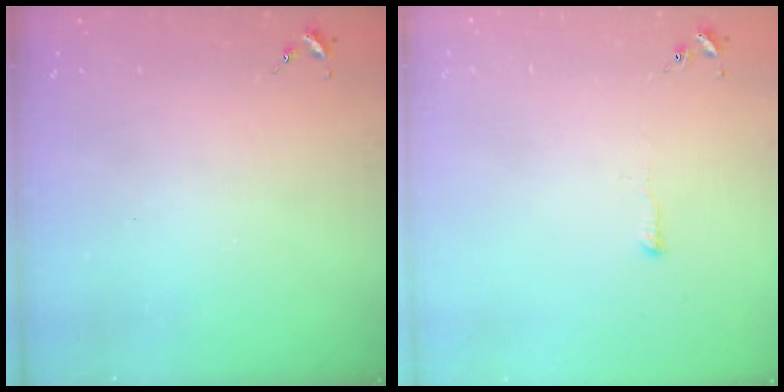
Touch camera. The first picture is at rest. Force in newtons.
{"total": 3.8, "press": 3.7, "slide": 0.5}